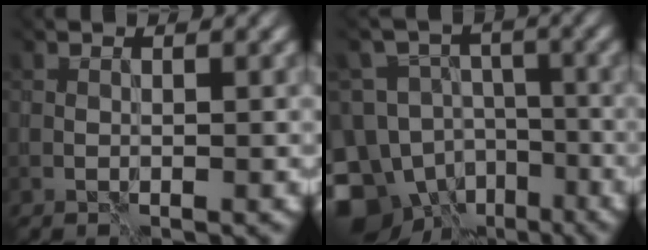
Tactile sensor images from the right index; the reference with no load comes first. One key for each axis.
{"total": 13.4, "fx": -7.3, "fy": 10.6, "fz": 3.9, "tx": -0.080, "ty": -0.010, "tz": -0.124}